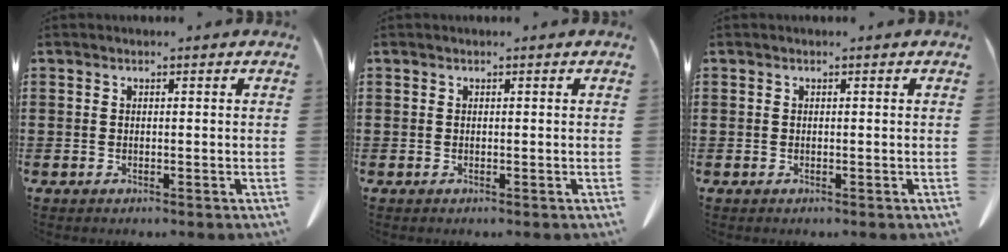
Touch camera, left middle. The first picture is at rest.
{"total": 0.0}
{"total": 0.0}